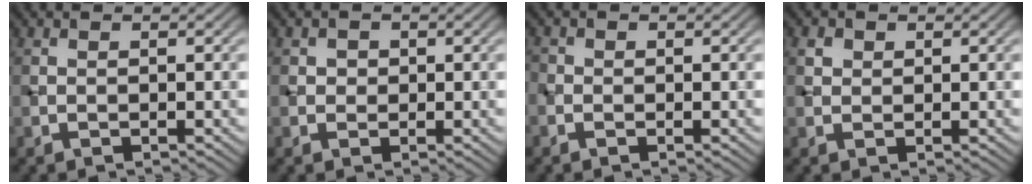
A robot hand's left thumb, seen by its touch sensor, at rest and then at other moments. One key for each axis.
{"total": 1.3, "fx": 0.2, "fy": 1.3, "fz": 0.3, "tx": -0.001, "ty": -0.002, "tz": 0.001}
{"total": 1.2, "fx": -0.6, "fy": 1.0, "fz": 0.4, "tx": -0.007, "ty": -0.004, "tz": -0.014}
{"total": 1.4, "fx": 0.6, "fy": 1.2, "fz": 0.4, "tx": -0.008, "ty": 0.001, "tz": 0.009}